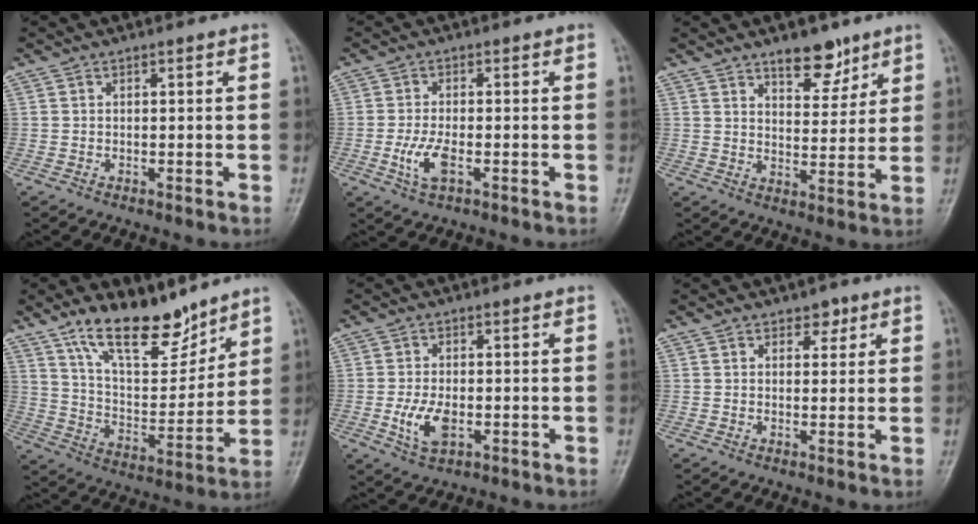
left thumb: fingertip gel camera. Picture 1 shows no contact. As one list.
[{"total": 4.8, "force": [-1.7, 2.0, 4.0], "torque": [-0.088, 0.002, -0.029]}, {"total": 7.7, "force": [5.5, 3.5, 4.1], "torque": [-0.030, -0.038, 0.086]}, {"total": 15.8, "force": [11.7, 6.3, 8.6], "torque": [-0.106, -0.076, 0.213]}, {"total": 6.0, "force": [-1.5, 3.3, 4.8], "torque": [-0.092, -0.001, -0.024]}, {"total": 2.6, "force": [1.6, 1.7, 1.1], "torque": [0.004, -0.007, 0.020]}]